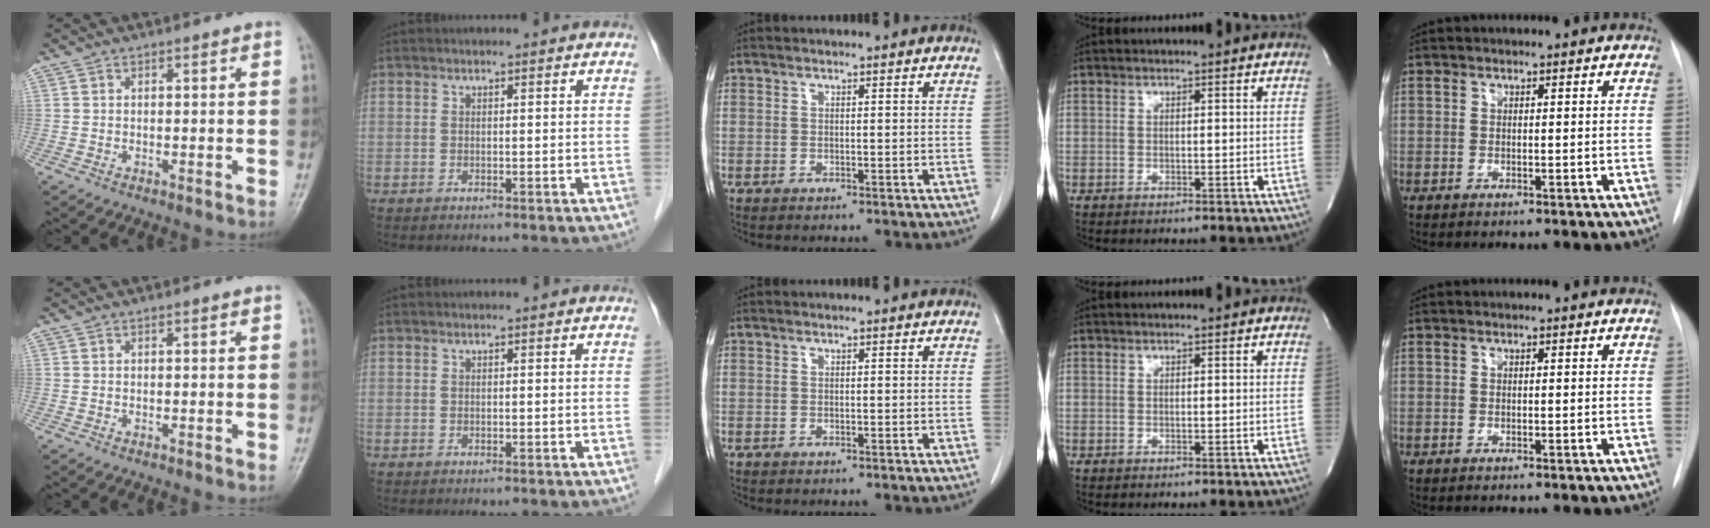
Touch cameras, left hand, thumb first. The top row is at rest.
{}